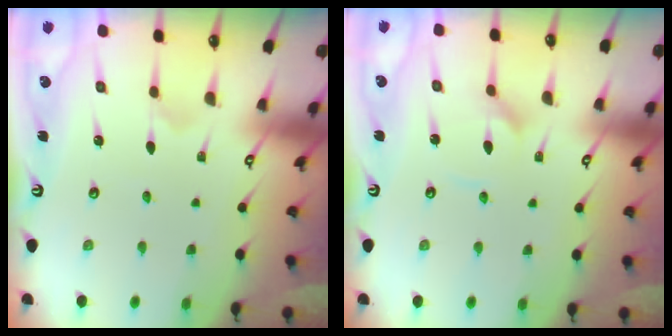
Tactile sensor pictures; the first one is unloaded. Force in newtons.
{"total": 2.8, "press": 2.8, "slide": 0.3}